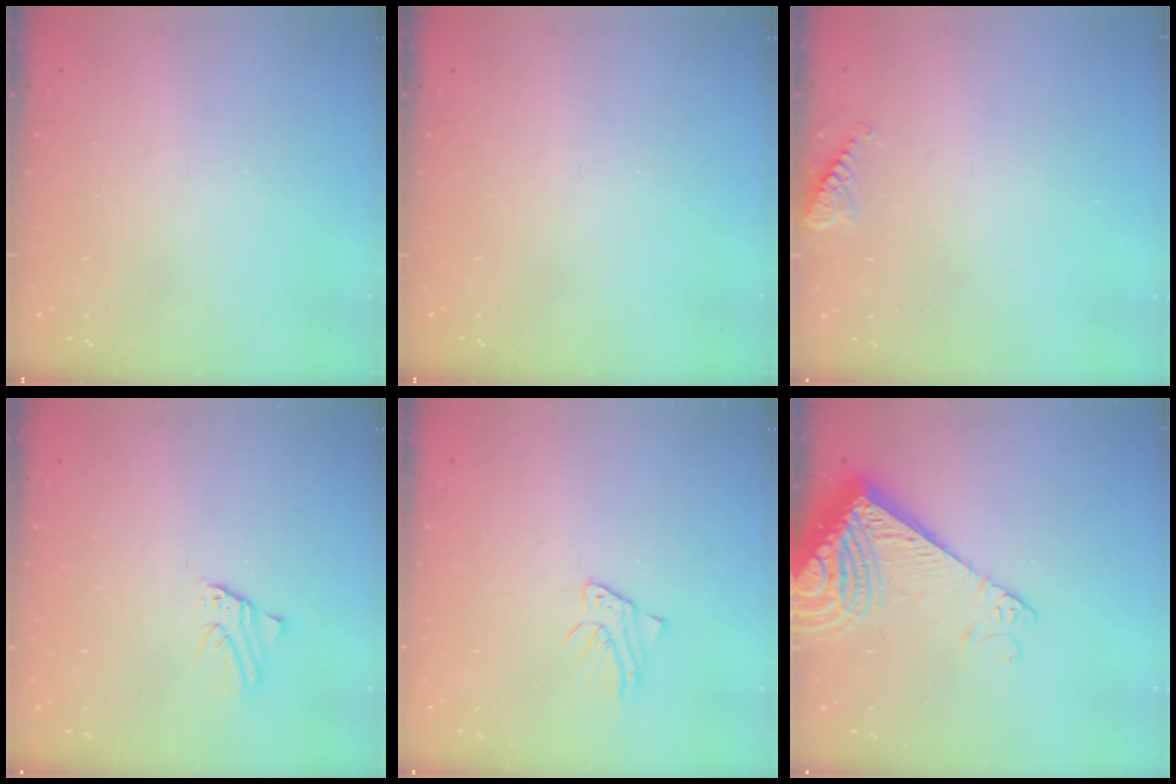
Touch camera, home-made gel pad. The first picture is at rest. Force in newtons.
{"total": 0.0}
{"total": 5.3, "press": 5.3, "slide": 0.5}
{"total": 1.6, "press": 1.6, "slide": 0.3}
{"total": 2.4, "press": 2.4, "slide": 0.2}
{"total": 13.3, "press": 13.2, "slide": 1.8}